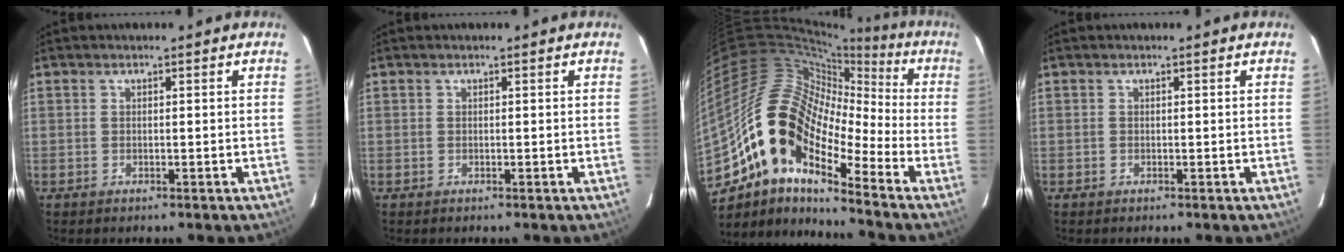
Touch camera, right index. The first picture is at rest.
{"total": 0.0}
{"total": 16.8, "force": [-9.2, 6.5, 12.4], "torque": [-0.233, 0.055, -0.162]}
{"total": 0.0}